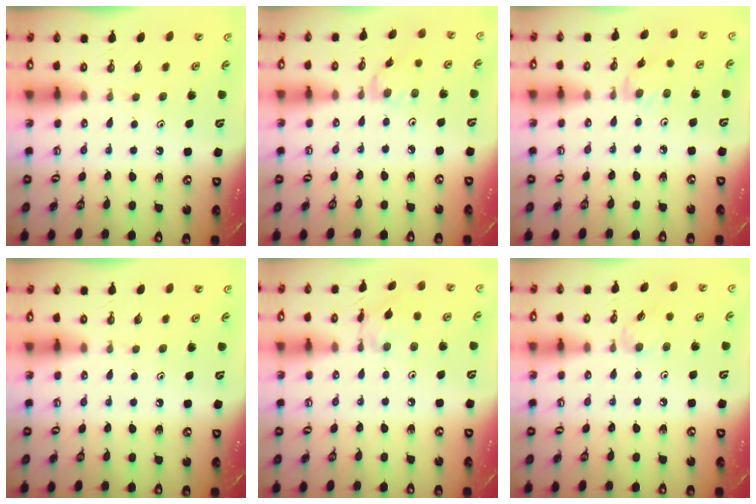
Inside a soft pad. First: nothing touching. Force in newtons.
{"total": 1.4, "press": 1.4, "slide": 0.3}
{"total": 2.1, "press": 2.1, "slide": 0.4}
{"total": 0.0}
{"total": 3.8, "press": 3.8, "slide": 0.2}
{"total": 4.7, "press": 4.6, "slide": 0.6}